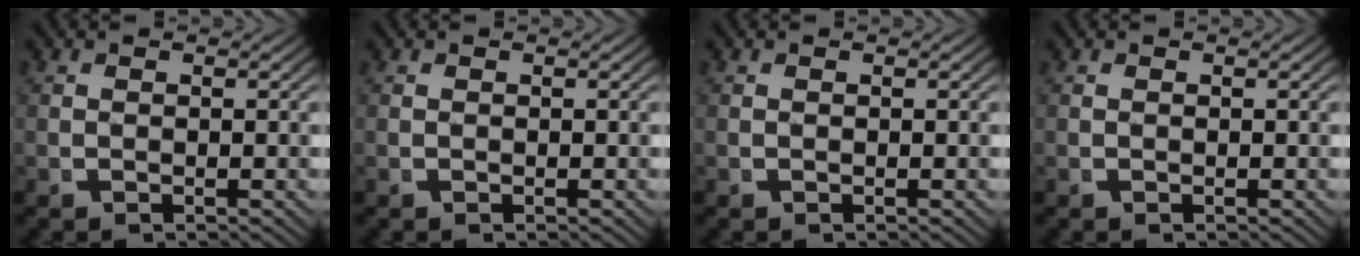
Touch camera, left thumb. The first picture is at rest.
{"total": 0.0}
{"total": 0.0}
{"total": 0.0}